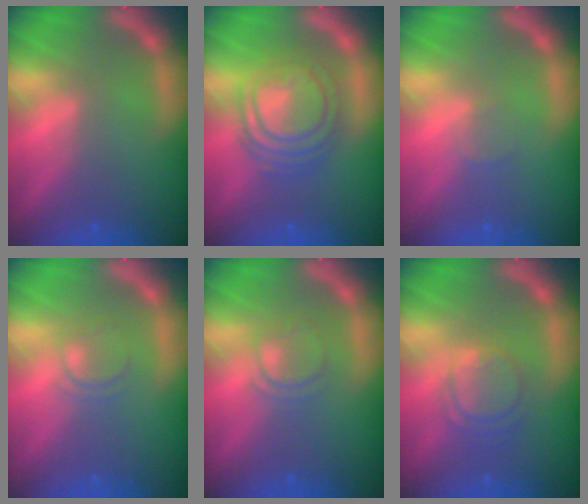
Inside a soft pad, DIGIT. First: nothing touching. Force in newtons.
{"total": 8.1}
{"total": 1.0}
{"total": 2.0}
{"total": 2.4}
{"total": 4.0}